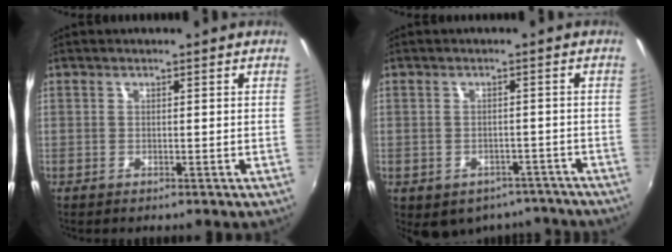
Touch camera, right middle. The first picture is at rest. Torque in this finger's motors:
{"motor_torque": [1.07, -1.07, 0.30, 0.10]}